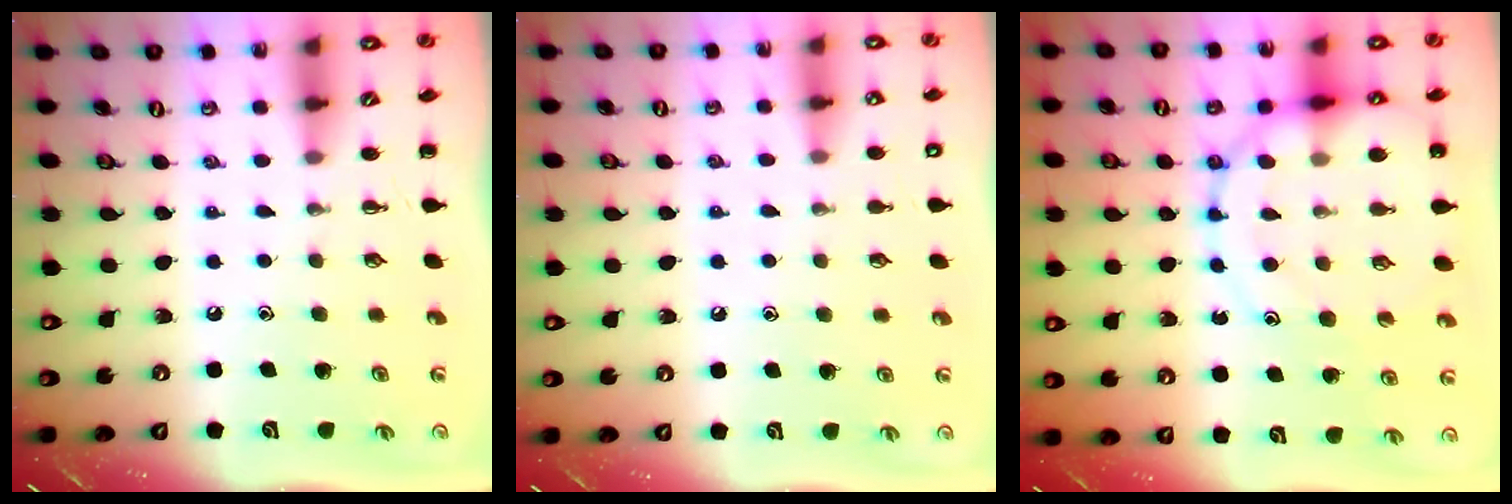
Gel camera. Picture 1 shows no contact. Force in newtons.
{"total": 5.2, "press": 5.0, "slide": 1.5}
{"total": 14.8, "press": 14.6, "slide": 2.9}